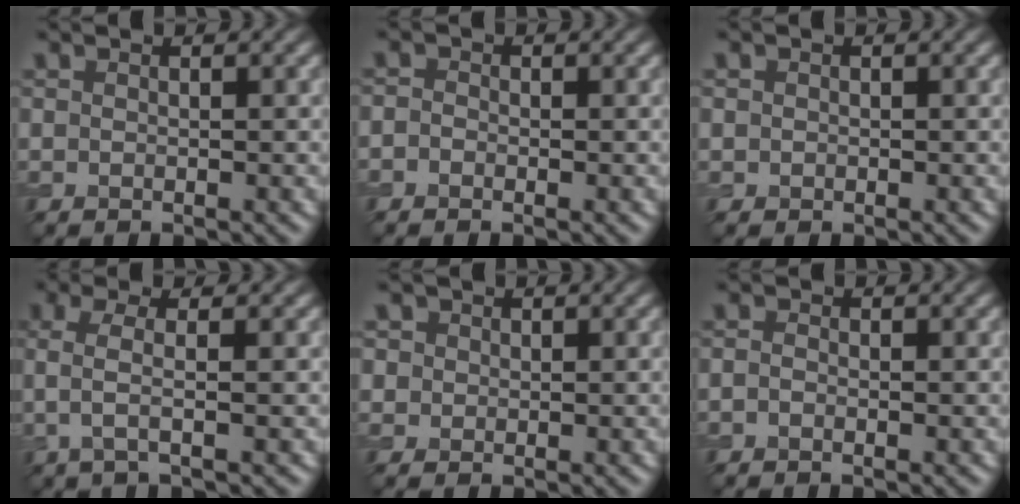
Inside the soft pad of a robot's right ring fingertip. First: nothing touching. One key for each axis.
{"total": 1.0, "fx": -0.4, "fy": 0.8, "fz": 0.3, "tx": -0.002, "ty": -0.001, "tz": -0.018}
{"total": 0.7, "fx": 0.0, "fy": 0.7, "fz": 0.1, "tx": 0.006, "ty": -0.002, "tz": -0.003}
{"total": 2.9, "fx": 0.1, "fy": 0.8, "fz": 2.8, "tx": -0.056, "ty": 0.004, "tz": -0.002}
{"total": 3.6, "fx": 1.6, "fy": 3.0, "fz": 1.4, "tx": -0.025, "ty": 0.014, "tz": 0.011}
{"total": 0.7, "fx": -0.4, "fy": 0.5, "fz": 0.3, "tx": -0.006, "ty": -0.001, "tz": -0.010}